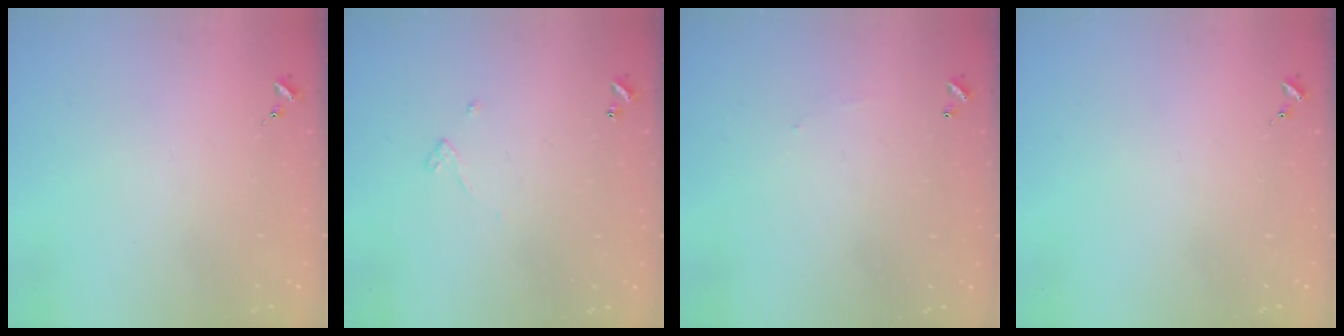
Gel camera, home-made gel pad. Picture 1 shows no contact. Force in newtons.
{"total": 2.6, "press": 2.6, "slide": 0.2}
{"total": 3.8, "press": 3.8, "slide": 0.1}
{"total": 0.0}